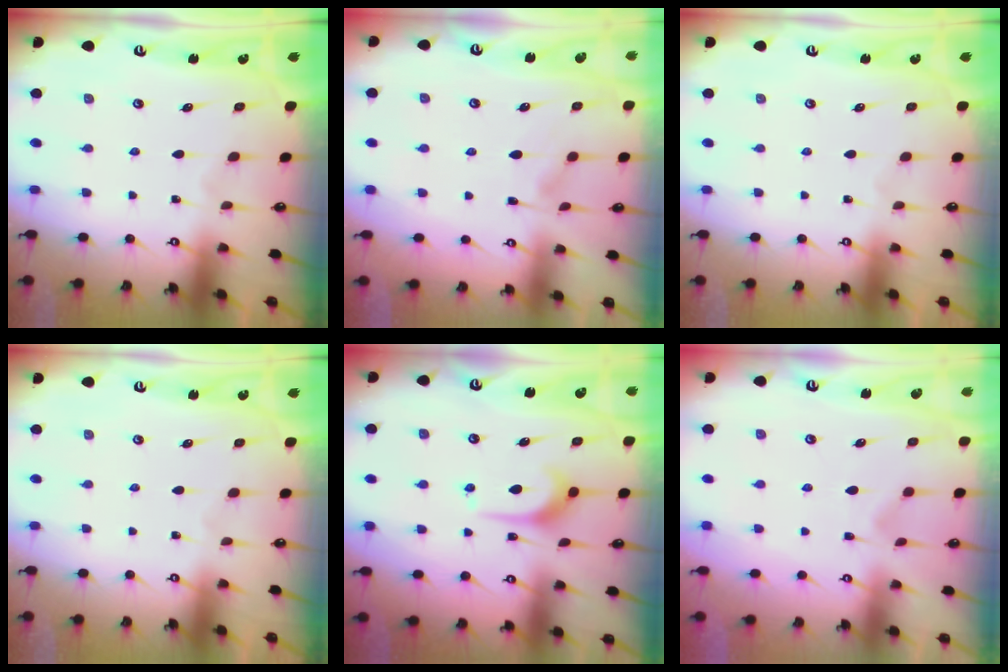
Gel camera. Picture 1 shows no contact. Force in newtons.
{"total": 1.3, "press": 0.3, "slide": 1.3}
{"total": 0.0}
{"total": 0.0}
{"total": 7.9, "press": 7.8, "slide": 0.3}
{"total": 1.9, "press": 1.3, "slide": 1.3}